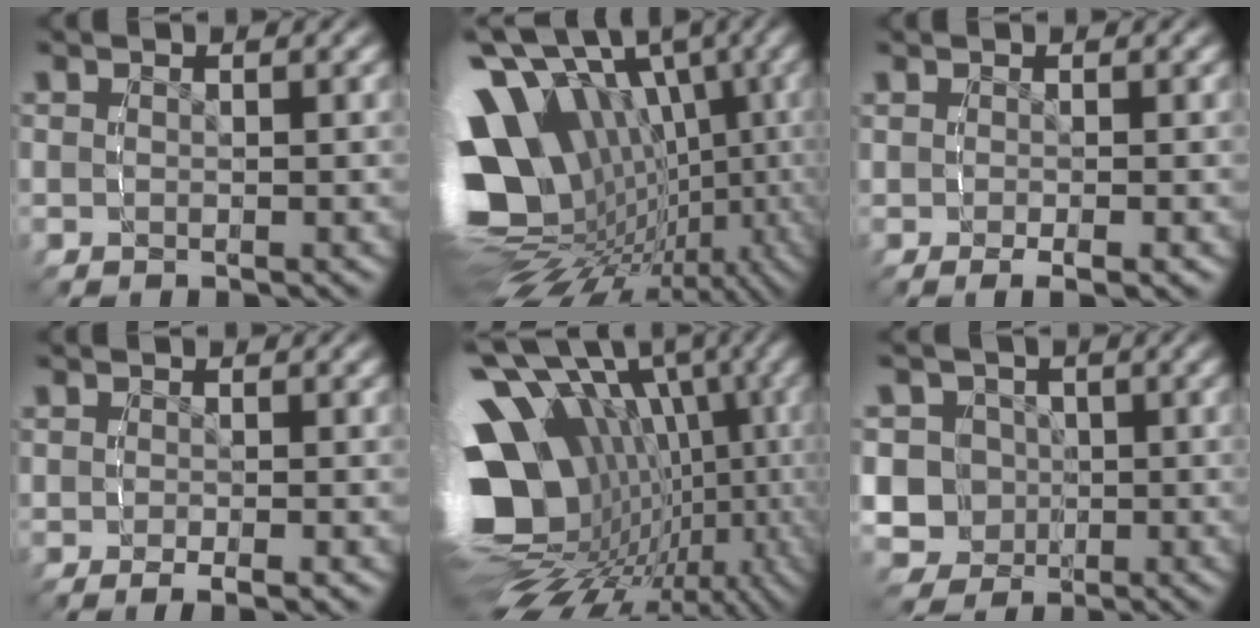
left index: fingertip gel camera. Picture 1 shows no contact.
{"total": 19.7, "force": [-2.3, 14.9, 12.7], "torque": [-0.250, -0.053, -0.033]}
{"total": 1.6, "force": [-0.6, -0.2, 1.4], "torque": [-0.024, -0.002, -0.010]}
{"total": 1.3, "force": [-0.7, -0.3, 1.1], "torque": [-0.021, 0.000, -0.013]}
{"total": 21.7, "force": [-3.0, 15.8, 14.6], "torque": [-0.268, -0.056, -0.035]}
{"total": 12.8, "force": [-1.4, 12.0, 4.1], "torque": [-0.136, -0.051, -0.028]}